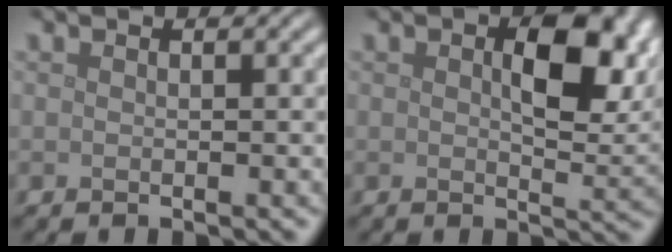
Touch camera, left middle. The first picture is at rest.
{"total": 7.3, "force": [1.7, 3.5, 6.2], "torque": [-0.088, 0.001, 0.030]}